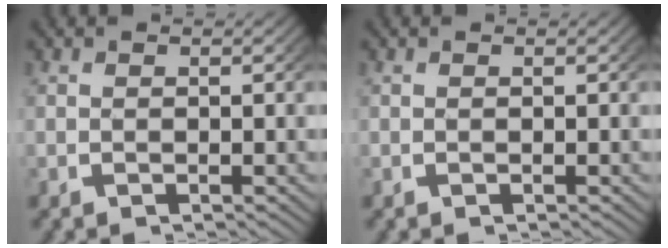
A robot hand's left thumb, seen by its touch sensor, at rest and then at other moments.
{"total": 0.0}